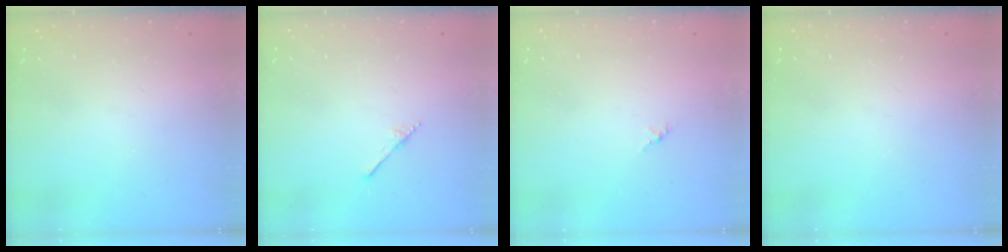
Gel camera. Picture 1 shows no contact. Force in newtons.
{"total": 1.7, "press": 1.7, "slide": 0.1}
{"total": 1.4, "press": 1.4, "slide": 0.4}
{"total": 0.0}